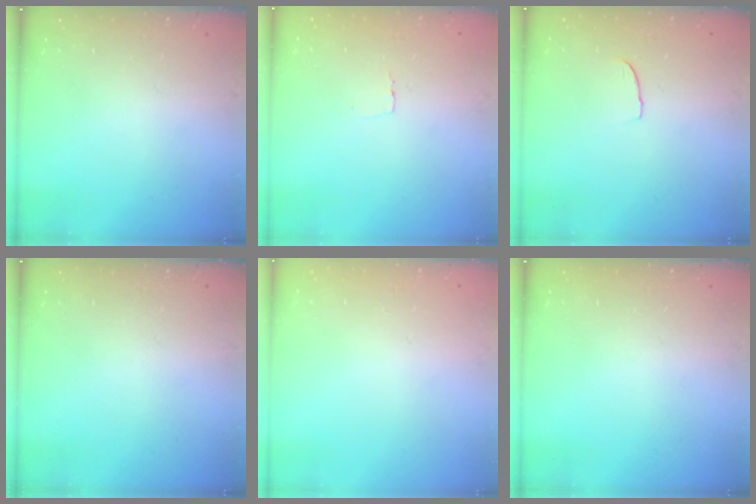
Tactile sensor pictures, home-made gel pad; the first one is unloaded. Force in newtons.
{"total": 2.3, "press": 2.3, "slide": 0.1}
{"total": 3.3, "press": 3.3, "slide": 0.3}
{"total": 0.0}
{"total": 0.0}
{"total": 0.0}